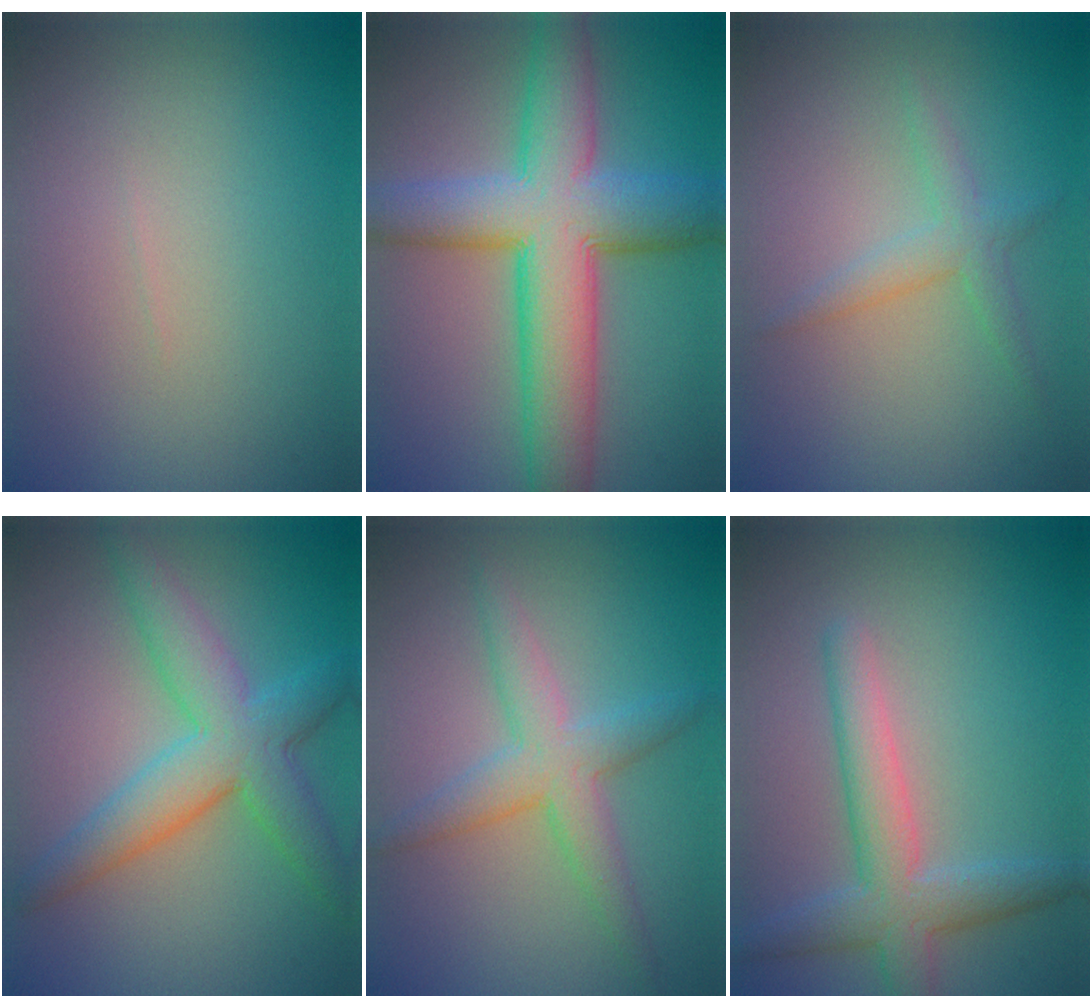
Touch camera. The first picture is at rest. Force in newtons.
{"total": 10.6, "press": 10.6, "slide": 0.4}
{"total": 2.0, "press": 2.0, "slide": 0.1}
{"total": 6.2, "press": 6.2, "slide": 0.2}
{"total": 4.0, "press": 4.0, "slide": 0.1}
{"total": 4.7, "press": 4.7, "slide": 0.1}